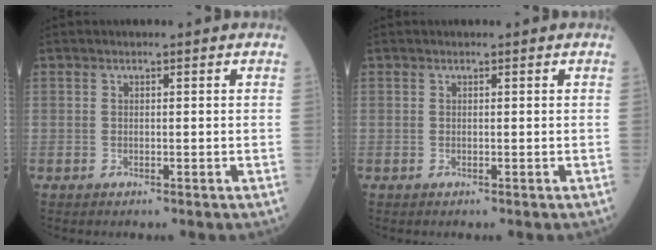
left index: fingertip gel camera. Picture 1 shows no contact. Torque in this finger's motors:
{"motor_torque": [0.00, 0.00, 0.00, 0.00]}